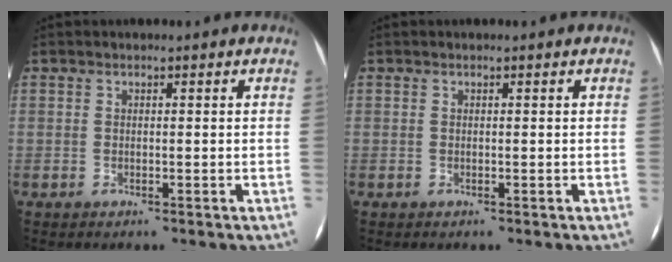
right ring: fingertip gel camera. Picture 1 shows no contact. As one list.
[{"total": 0.0}]